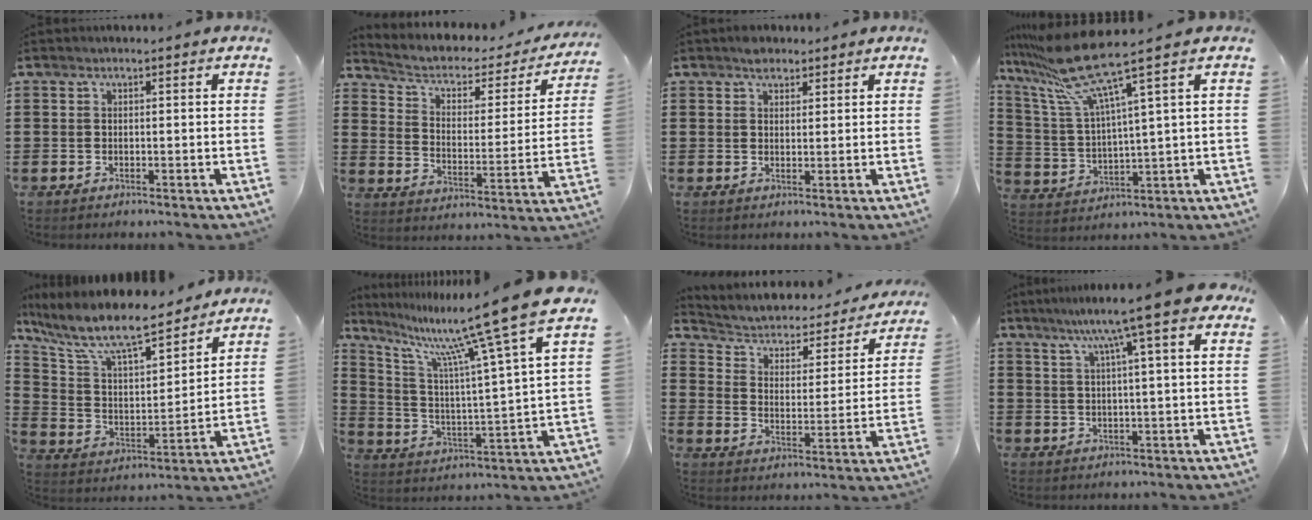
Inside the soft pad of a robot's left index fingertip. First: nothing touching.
{"total": 3.7, "force": [2.1, 2.2, 2.1], "torque": [-0.056, -0.014, 0.027]}
{"total": 2.5, "force": [2.1, 1.3, 0.7], "torque": [-0.010, 0.001, 0.038]}
{"total": 12.0, "force": [8.4, 0.6, 8.5], "torque": [-0.211, -0.037, 0.140]}
{"total": 10.2, "force": [8.6, 2.0, 5.2], "torque": [-0.141, -0.053, 0.145]}
{"total": 13.9, "force": [10.8, -0.3, 8.7], "torque": [-0.186, -0.077, 0.167]}
{"total": 2.6, "force": [1.9, 1.5, 0.8], "torque": [-0.033, -0.020, 0.021]}
{"total": 9.3, "force": [5.9, -0.1, 7.3], "torque": [-0.139, -0.011, 0.093]}